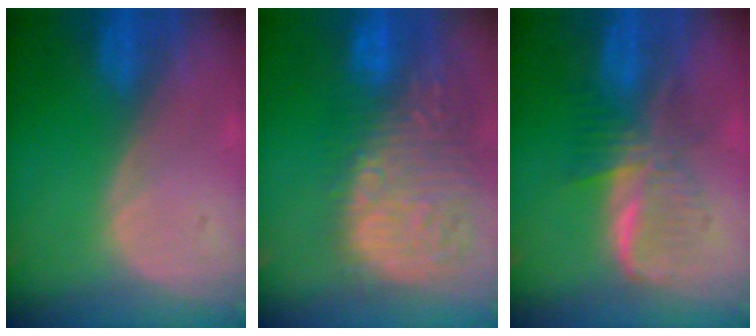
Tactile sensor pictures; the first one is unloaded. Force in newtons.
{"total": 15.6, "press": 12.7, "slide": 9.0}
{"total": 6.1, "press": 6.1, "slide": 0.2}